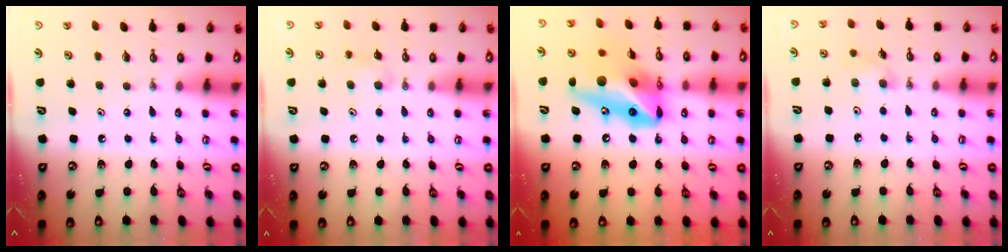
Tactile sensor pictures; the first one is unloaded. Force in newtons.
{"total": 10.4, "press": 6.7, "slide": 7.9}
{"total": 18.0, "press": 17.8, "slide": 2.9}
{"total": 5.4, "press": 4.9, "slide": 2.1}